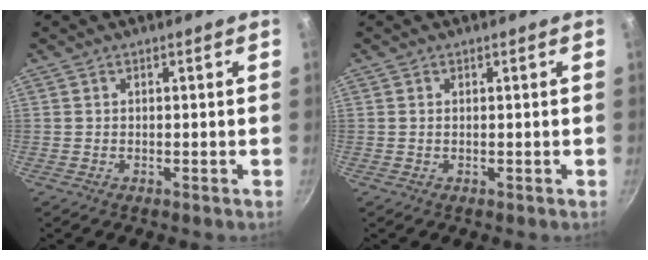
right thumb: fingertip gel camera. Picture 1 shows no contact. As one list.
[{"total": 0.0}]